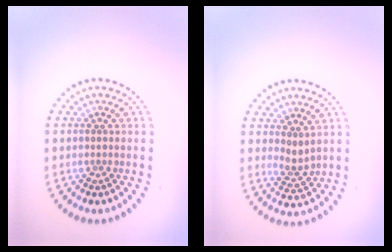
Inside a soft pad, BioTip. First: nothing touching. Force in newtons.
{"total": 1.6, "press": 1.3, "slide": 1.1}